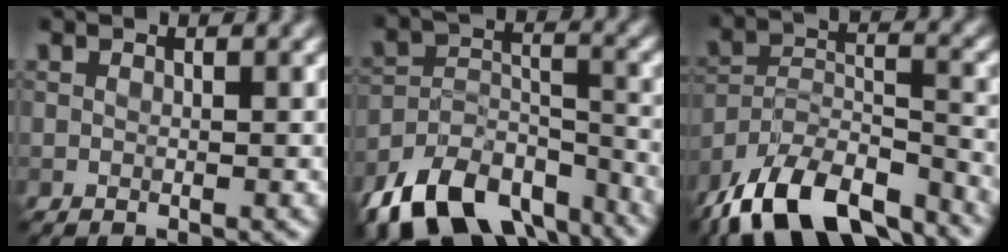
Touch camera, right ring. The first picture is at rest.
{"total": 11.1, "force": [-8.1, 5.6, 5.1], "torque": [-0.095, -0.001, -0.138]}
{"total": 12.2, "force": [-9.7, 4.6, 5.7], "torque": [-0.108, 0.002, -0.166]}